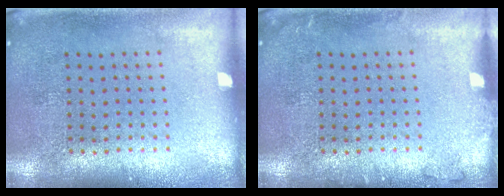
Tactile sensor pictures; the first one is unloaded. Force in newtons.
{"total": 0.9, "press": 0.8, "slide": 0.2}